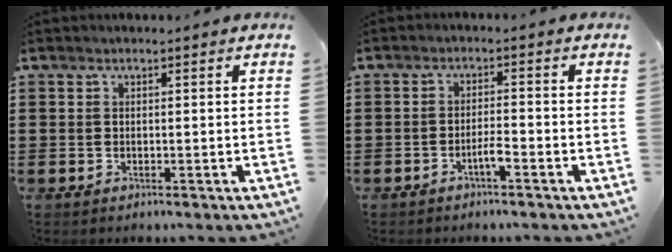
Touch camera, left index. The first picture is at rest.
{"total": 2.4, "force": [-1.5, 0.3, 1.8], "torque": [-0.035, 0.004, -0.028]}